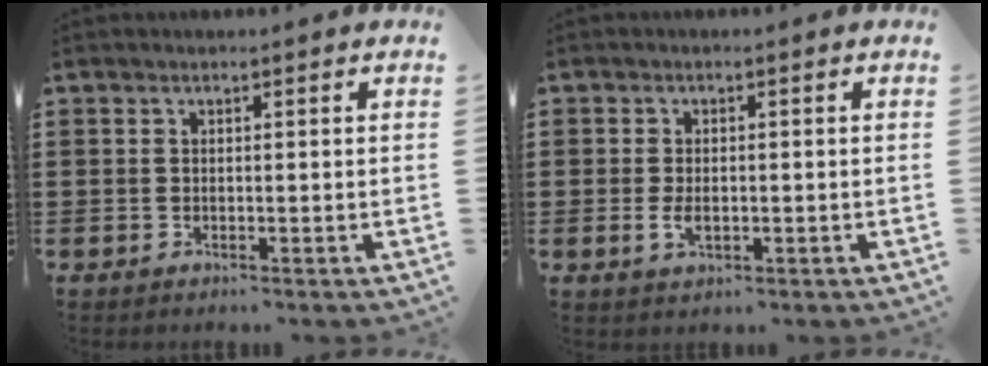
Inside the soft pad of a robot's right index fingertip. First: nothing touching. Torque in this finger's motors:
{"motor_torque": [1.51, 0.63, 0.22, 0.03]}